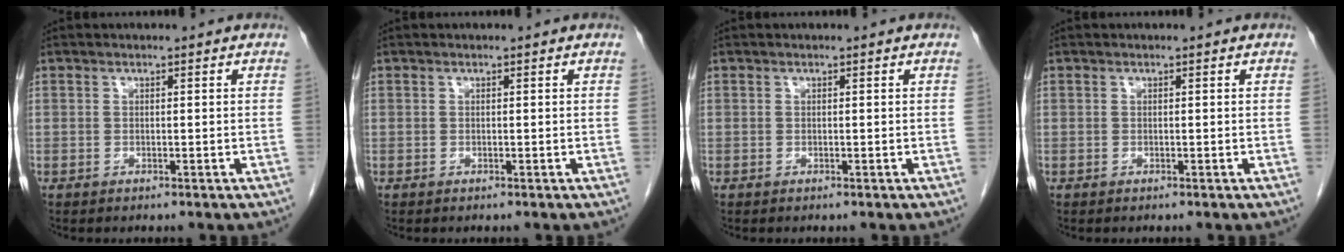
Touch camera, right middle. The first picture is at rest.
{"total": 0.0}
{"total": 0.0}
{"total": 0.0}